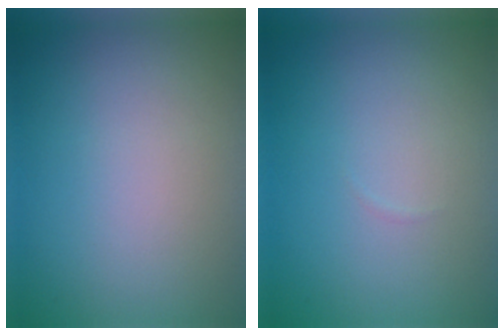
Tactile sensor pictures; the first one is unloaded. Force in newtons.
{"total": 0.0}